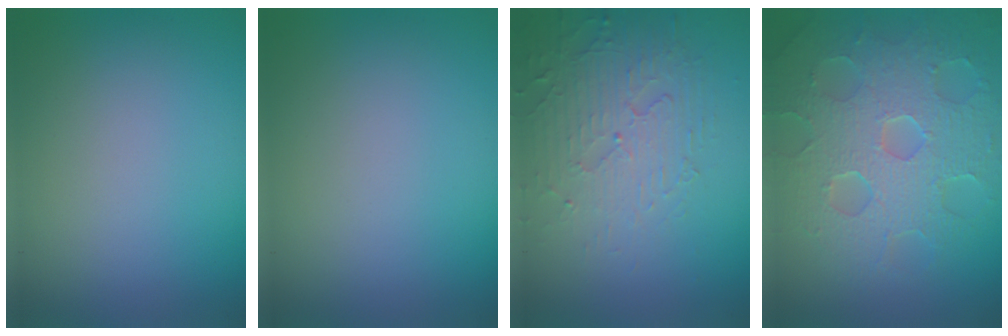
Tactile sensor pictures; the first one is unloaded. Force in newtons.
{"total": 0.0}
{"total": 3.9, "press": 3.7, "slide": 1.1}
{"total": 8.5, "press": 6.1, "slide": 6.0}